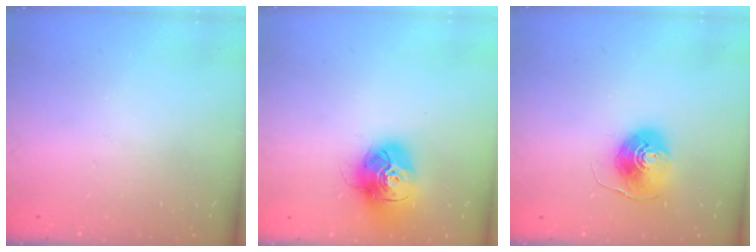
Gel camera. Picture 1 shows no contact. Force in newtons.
{"total": 17.2, "press": 17.1, "slide": 2.0}
{"total": 8.1, "press": 8.1, "slide": 0.3}